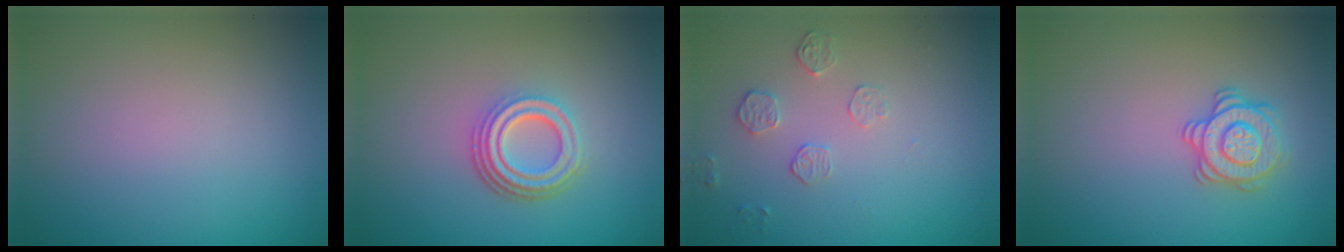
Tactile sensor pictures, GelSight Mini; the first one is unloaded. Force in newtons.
{"total": 4.2, "press": 3.1, "slide": 2.9}
{"total": 1.7, "press": 1.0, "slide": 1.4}
{"total": 2.8, "press": 2.8, "slide": 0.4}